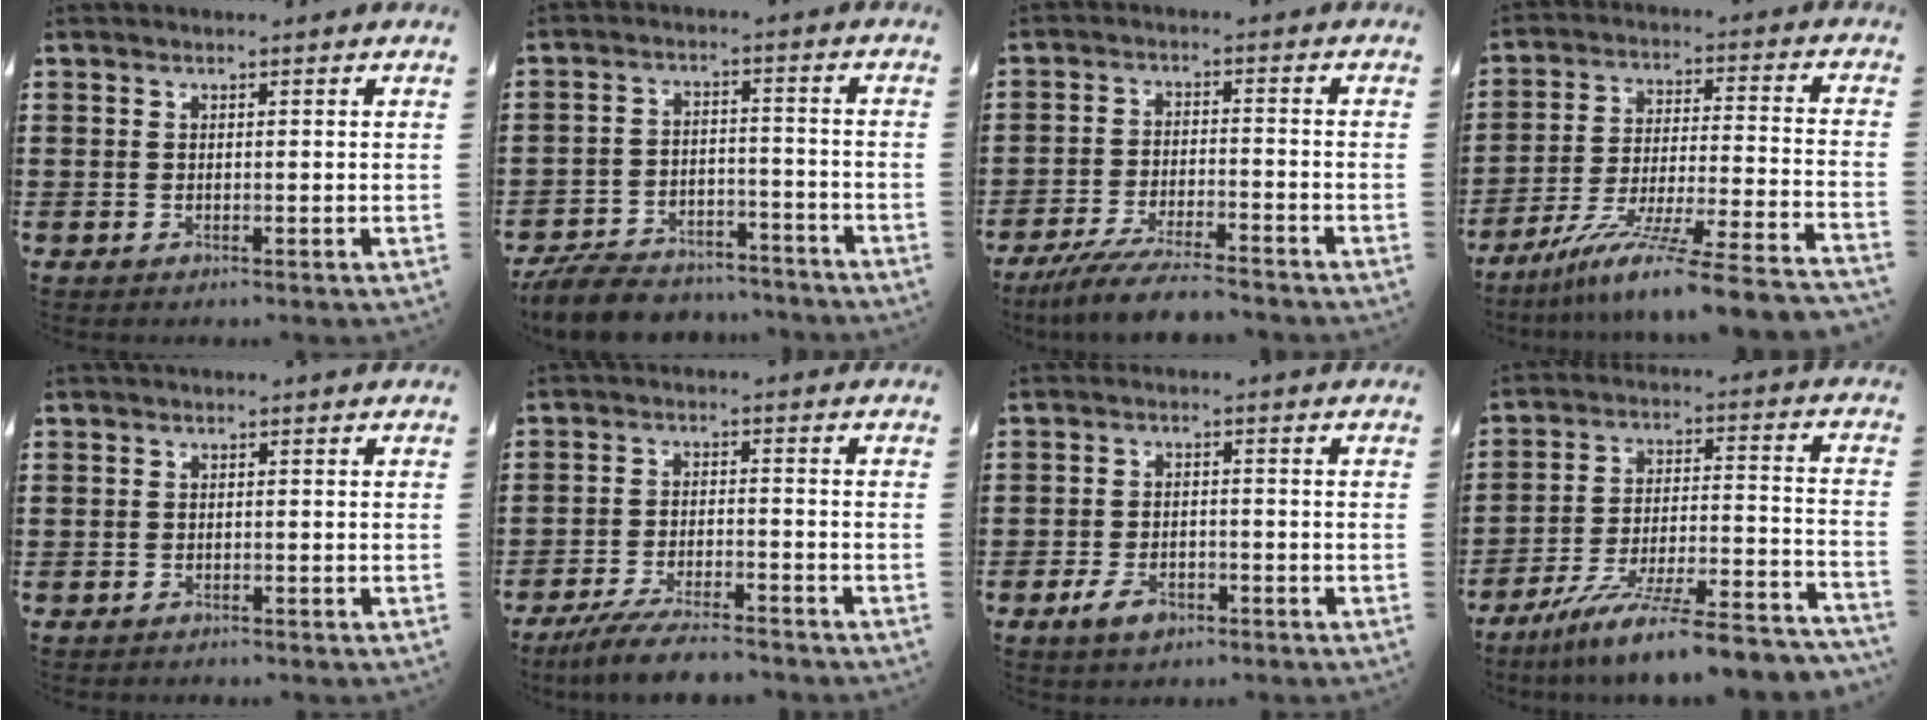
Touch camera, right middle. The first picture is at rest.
{"total": 7.7, "force": [-7.4, 1.7, 1.6], "torque": [-0.033, 0.019, -0.145]}
{"total": 6.6, "force": [-5.9, 0.5, 3.0], "torque": [-0.064, -0.006, -0.113]}
{"total": 10.8, "force": [-8.8, -0.9, 6.3], "torque": [-0.113, -0.008, -0.175]}
{"total": 0.8, "force": [-0.7, 0.3, -0.1], "torque": [0.002, 0.003, -0.016]}
{"total": 6.1, "force": [-5.4, 0.5, 2.7], "torque": [-0.062, -0.008, -0.105]}
{"total": 3.8, "force": [-2.2, 2.0, 2.4], "torque": [-0.046, 0.003, -0.043]}
{"total": 10.3, "force": [-8.7, -0.1, 5.6], "torque": [-0.092, 0.001, -0.170]}